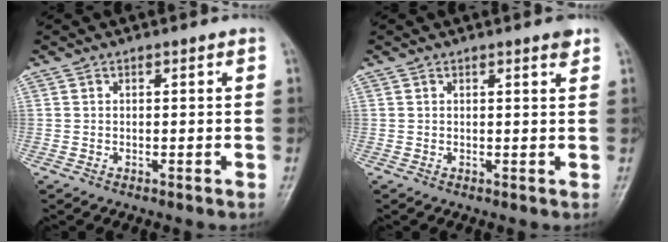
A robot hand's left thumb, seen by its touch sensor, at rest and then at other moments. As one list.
[{"total": 1.6, "force": [1.1, 0.3, 1.1], "torque": [-0.014, -0.006, 0.013]}]